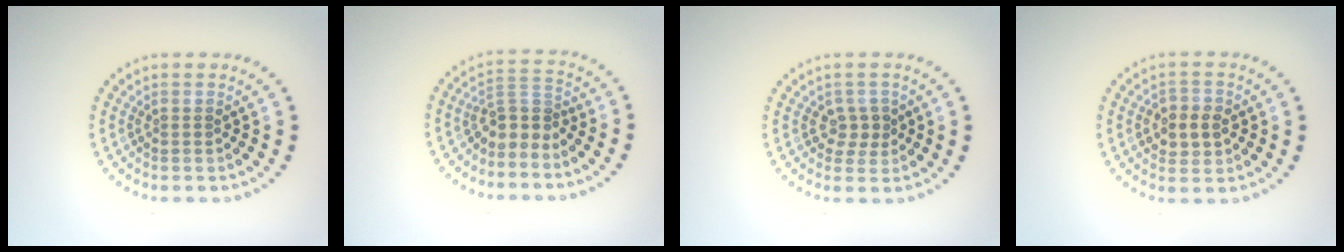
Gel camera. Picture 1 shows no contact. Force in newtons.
{"total": 2.7, "press": 1.9, "slide": 1.9}
{"total": 1.8, "press": 1.6, "slide": 0.8}
{"total": 2.9, "press": 2.9, "slide": 0.4}